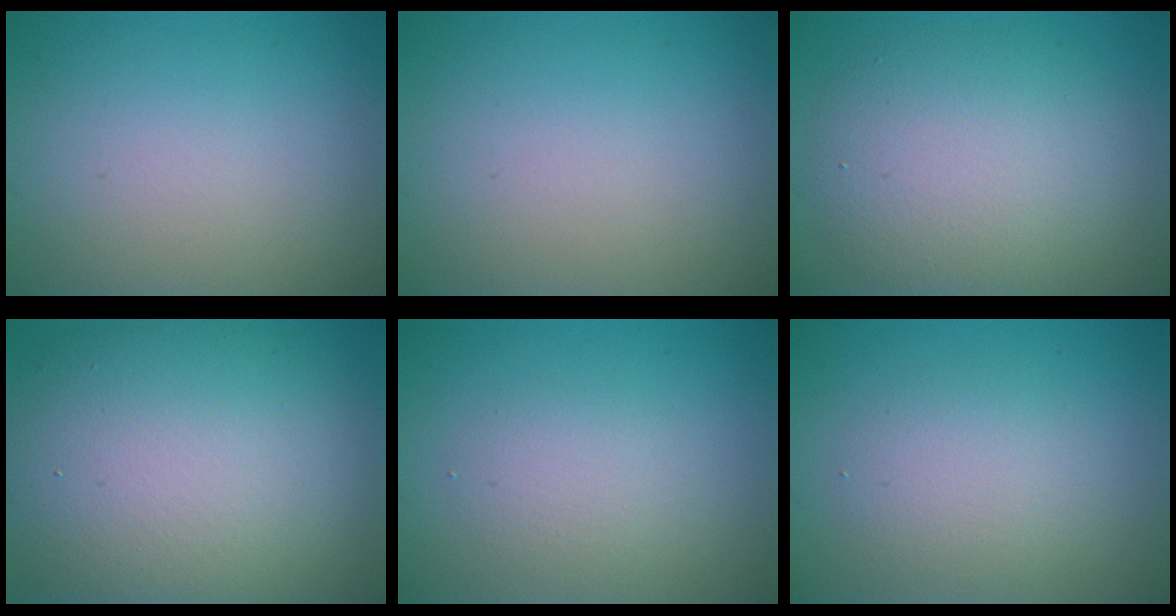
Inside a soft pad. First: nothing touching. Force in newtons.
{"total": 0.0}
{"total": 6.8, "press": 6.8, "slide": 0.4}
{"total": 13.0, "press": 13.0, "slide": 0.6}
{"total": 2.1, "press": 2.1, "slide": 0.0}
{"total": 2.8, "press": 2.8, "slide": 0.2}